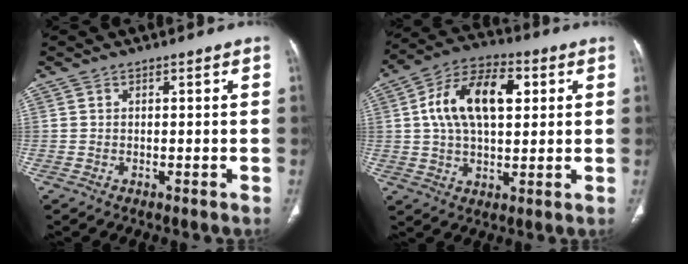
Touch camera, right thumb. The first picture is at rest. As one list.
[{"total": 15.7, "force": [3.4, 8.8, 12.6], "torque": [-0.213, 0.016, 0.056]}]